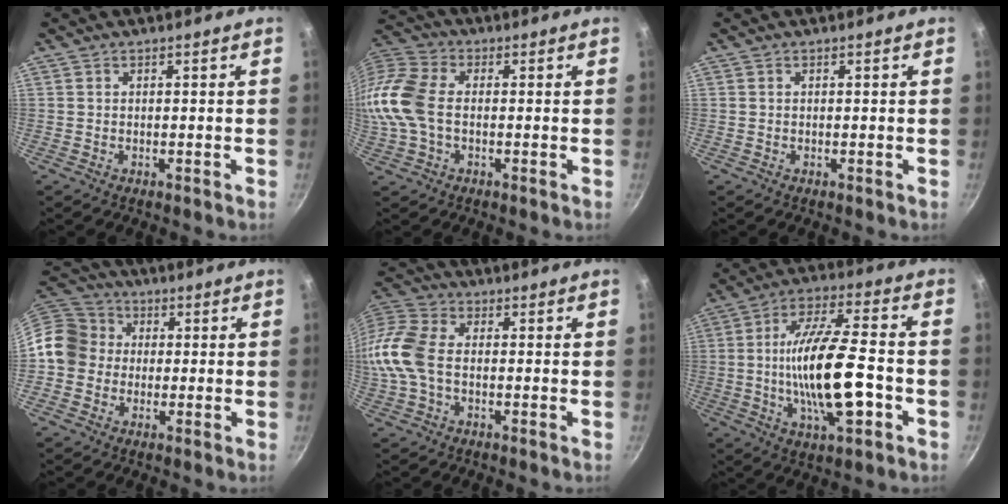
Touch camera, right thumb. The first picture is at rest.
{"total": 12.5, "force": [-0.5, 8.2, 9.4], "torque": [-0.198, 0.028, -0.026]}
{"total": 0.0}
{"total": 9.9, "force": [-0.1, 9.0, 4.1], "torque": [-0.041, 0.026, -0.024]}
{"total": 11.7, "force": [-0.9, 7.5, 8.9], "torque": [-0.188, 0.030, -0.038]}
{"total": 18.1, "force": [-3.5, 5.9, 16.8], "torque": [-0.288, 0.021, -0.066]}